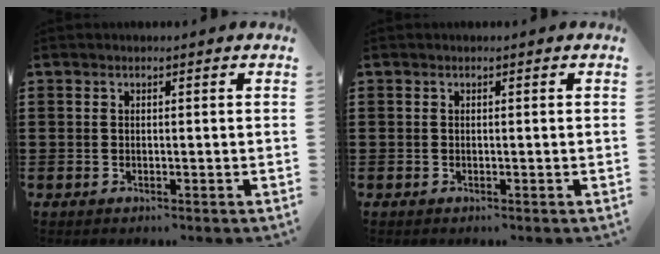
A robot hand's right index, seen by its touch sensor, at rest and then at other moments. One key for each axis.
{"total": 0.0}